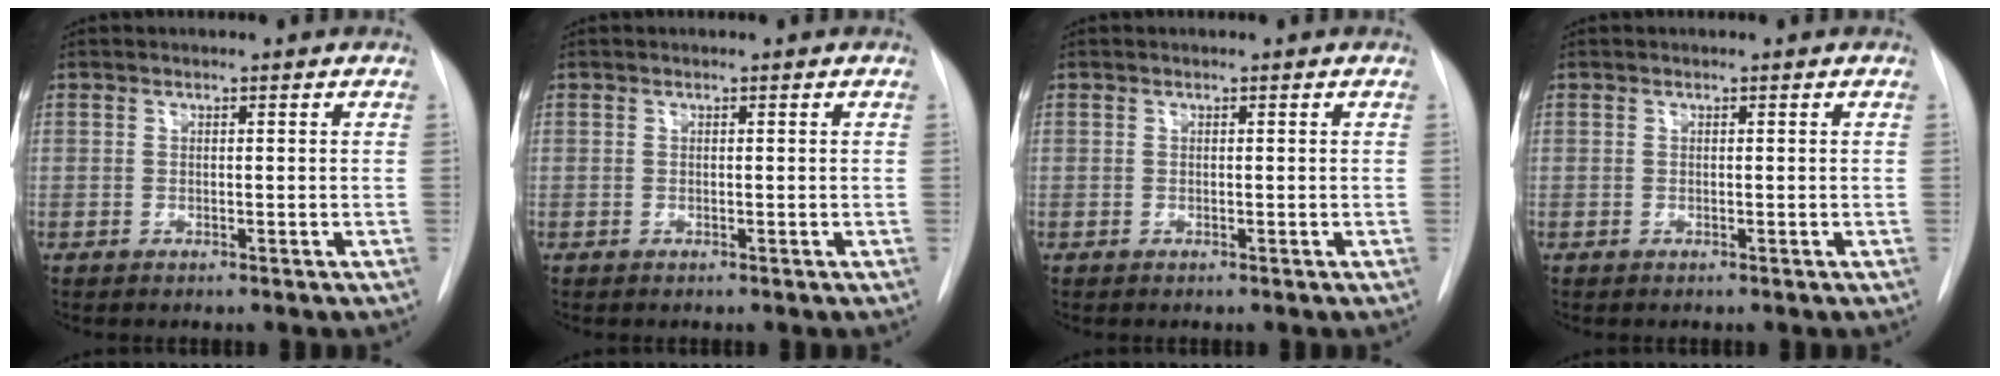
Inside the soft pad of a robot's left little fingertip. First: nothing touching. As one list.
[{"total": 0.0}, {"total": 0.0}, {"total": 0.0}]